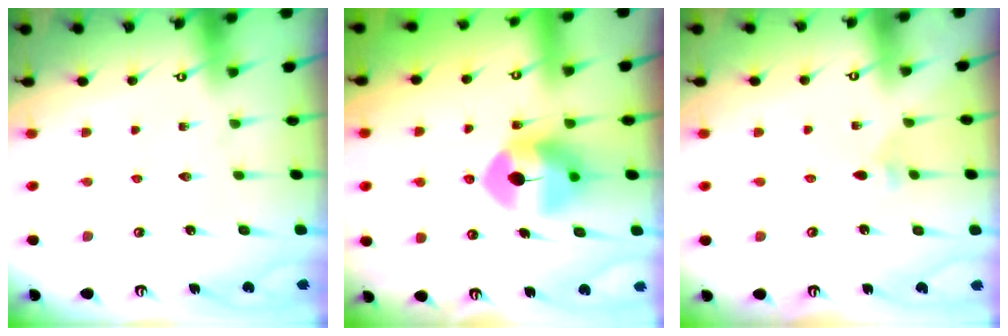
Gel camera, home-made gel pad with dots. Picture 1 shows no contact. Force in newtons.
{"total": 9.3, "press": 9.2, "slide": 1.4}
{"total": 2.3, "press": 2.3, "slide": 0.6}